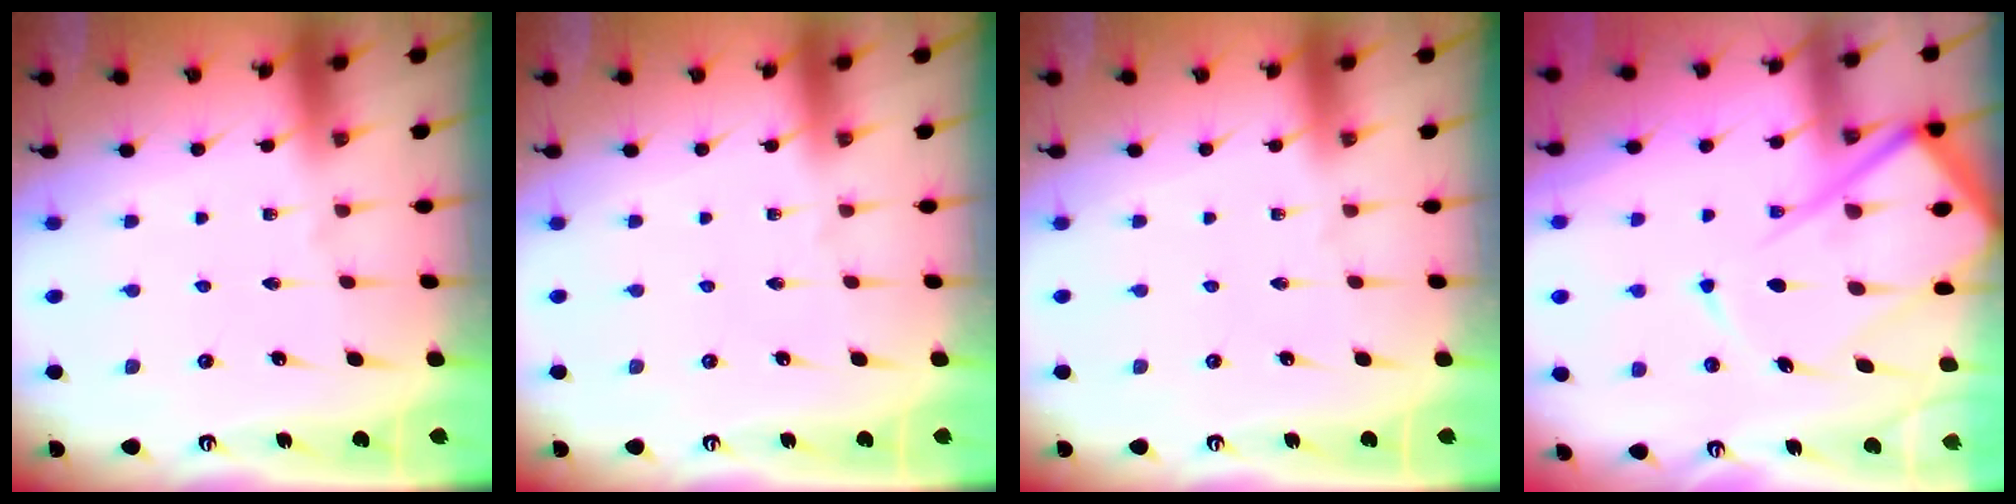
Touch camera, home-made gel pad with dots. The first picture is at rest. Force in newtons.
{"total": 0.0}
{"total": 0.0}
{"total": 17.1, "press": 17.0, "slide": 1.8}